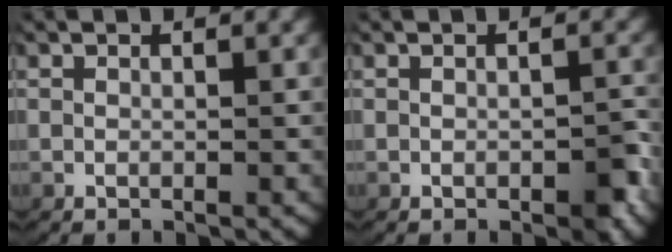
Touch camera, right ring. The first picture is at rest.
{"total": 1.6, "force": [-0.9, 0.7, 1.2], "torque": [-0.021, -0.003, -0.013]}